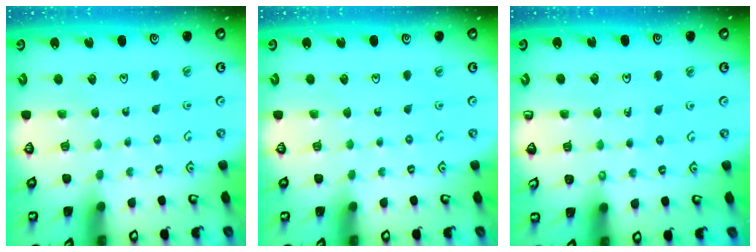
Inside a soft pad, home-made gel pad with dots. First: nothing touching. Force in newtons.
{"total": 0.0}
{"total": 3.4, "press": 3.2, "slide": 1.4}